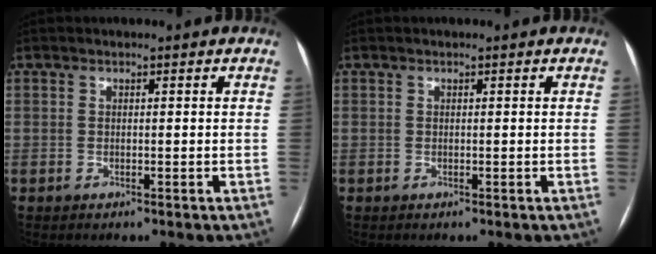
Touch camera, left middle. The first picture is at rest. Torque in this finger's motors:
{"motor_torque": [-0.01, 0.22, 0.03, 0.01]}